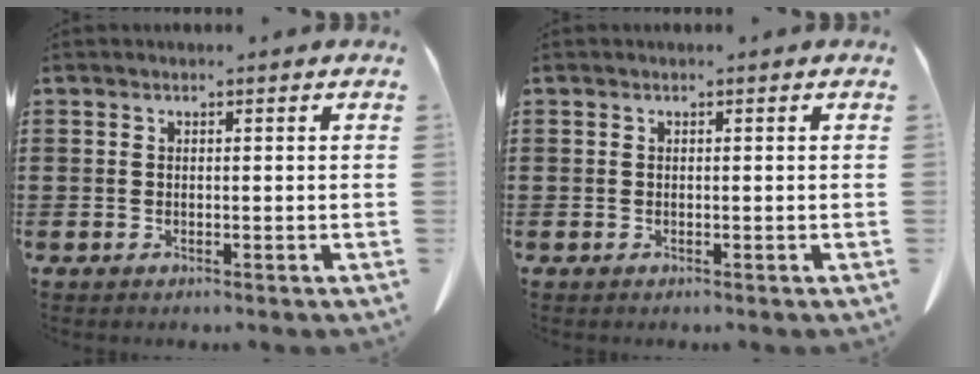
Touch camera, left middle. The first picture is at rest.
{"total": 0.0}